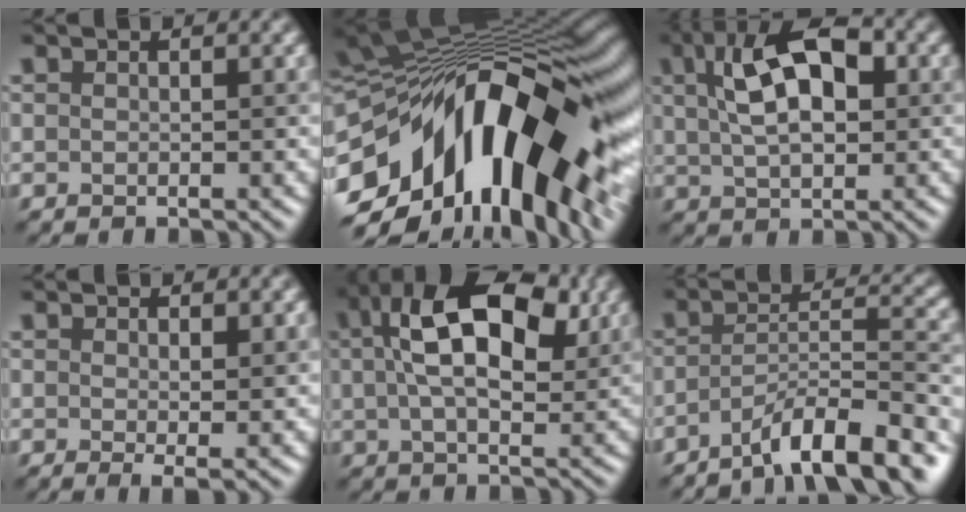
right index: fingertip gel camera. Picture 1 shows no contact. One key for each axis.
{"total": 18.3, "fx": -3.3, "fy": 8.7, "fz": 15.8, "tx": -0.260, "ty": 0.008, "tz": -0.064}
{"total": 9.2, "fx": 2.6, "fy": 4.7, "fz": 7.5, "tx": -0.121, "ty": 0.031, "tz": 0.029}
{"total": 2.2, "fx": 0.5, "fy": 0.4, "fz": 2.1, "tx": -0.031, "ty": -0.014, "tz": 0.012}
{"total": 12.0, "fx": 3.9, "fy": 6.2, "fz": 9.5, "tx": -0.163, "ty": 0.018, "tz": 0.052}
{"total": 8.0, "fx": -5.4, "fy": 1.6, "fz": 5.7, "tx": -0.087, "ty": 0.010, "tz": -0.095}